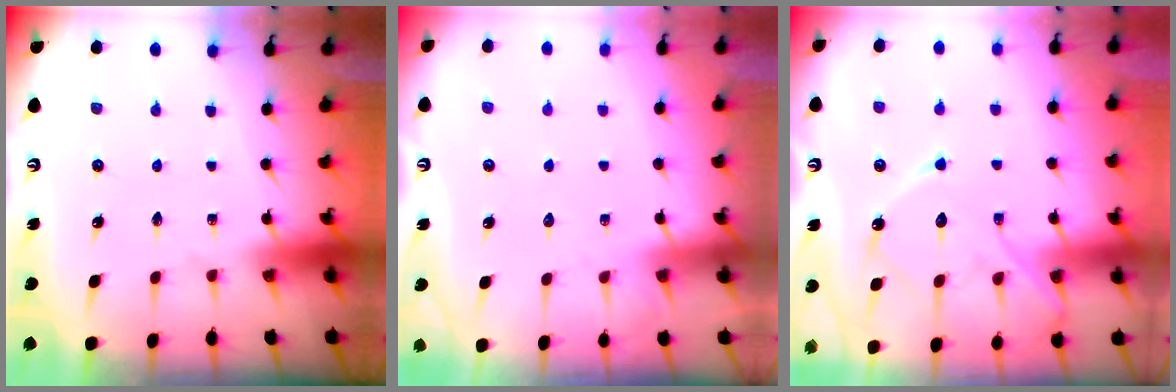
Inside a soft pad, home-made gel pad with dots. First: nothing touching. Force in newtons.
{"total": 4.5, "press": 4.5, "slide": 0.6}
{"total": 14.2, "press": 14.2, "slide": 1.0}